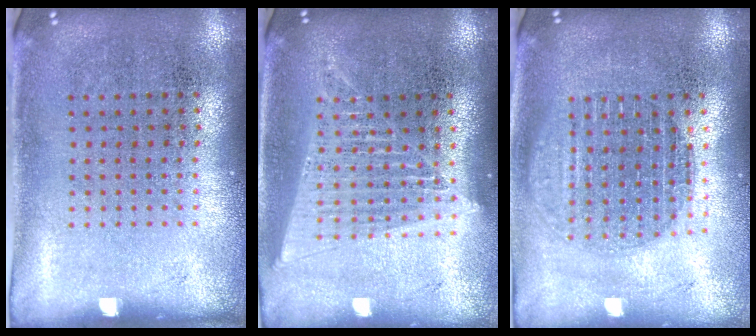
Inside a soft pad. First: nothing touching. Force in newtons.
{"total": 1.6, "press": 1.4, "slide": 0.7}
{"total": 1.7, "press": 1.5, "slide": 0.9}